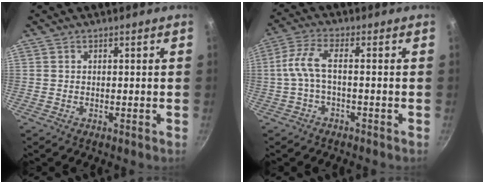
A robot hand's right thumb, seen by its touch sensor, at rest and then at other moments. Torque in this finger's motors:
{"motor_torque": [-0.40, 0.08, -0.43, 0.01, 0.16]}